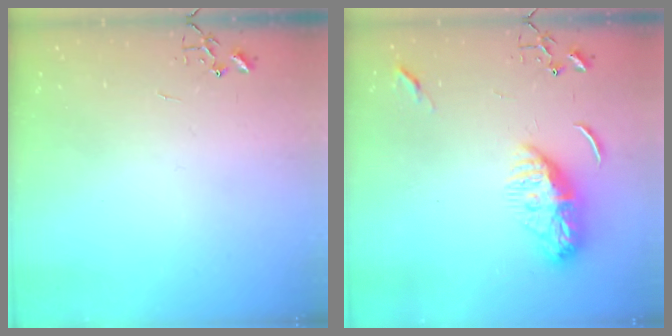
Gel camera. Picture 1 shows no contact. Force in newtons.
{"total": 12.5, "press": 12.5, "slide": 1.1}